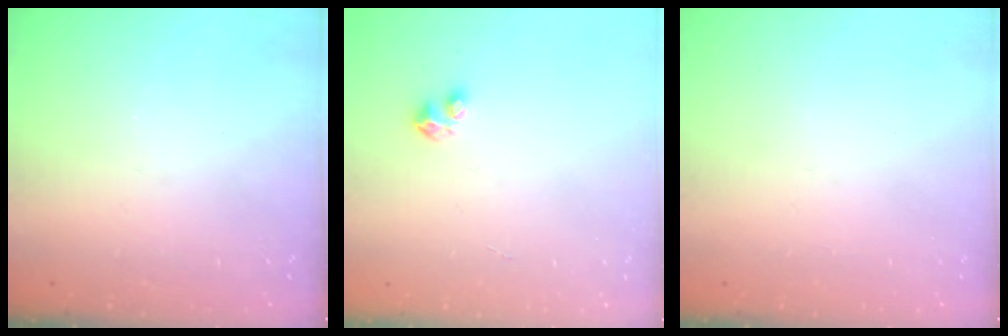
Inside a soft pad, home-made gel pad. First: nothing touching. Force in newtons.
{"total": 3.0, "press": 2.9, "slide": 0.2}
{"total": 0.0}